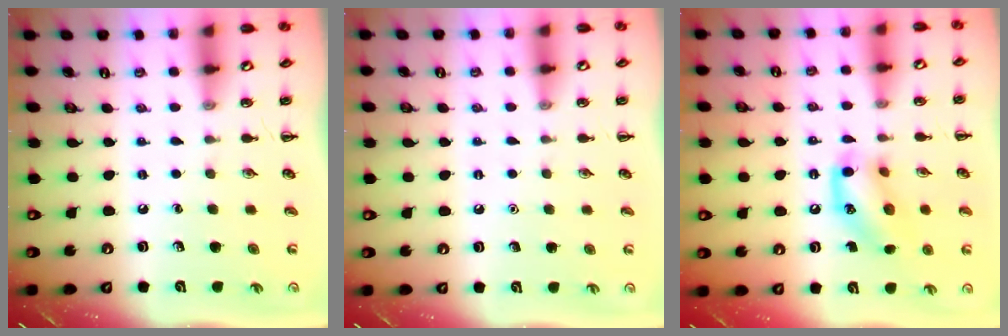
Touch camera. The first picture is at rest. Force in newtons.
{"total": 1.6, "press": 1.6, "slide": 0.1}
{"total": 13.8, "press": 13.6, "slide": 2.4}